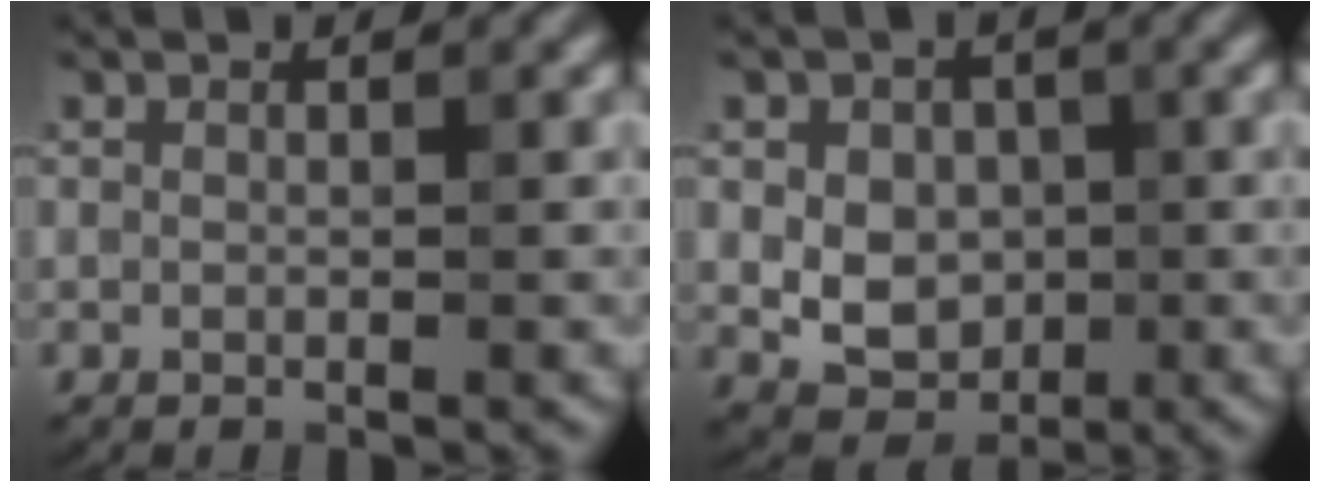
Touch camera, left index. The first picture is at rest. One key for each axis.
{"total": 5.4, "fx": 0.3, "fy": 4.2, "fz": 3.3, "tx": -0.042, "ty": 0.014, "tz": -0.004}